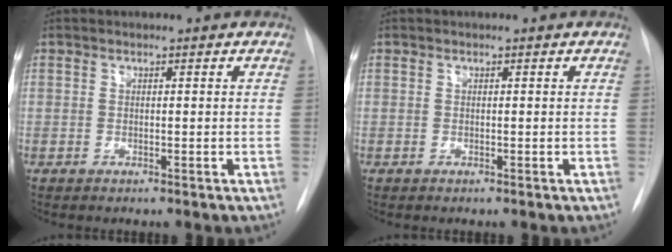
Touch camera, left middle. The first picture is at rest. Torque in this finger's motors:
{"motor_torque": [0.00, 0.00, 0.00, 0.00]}